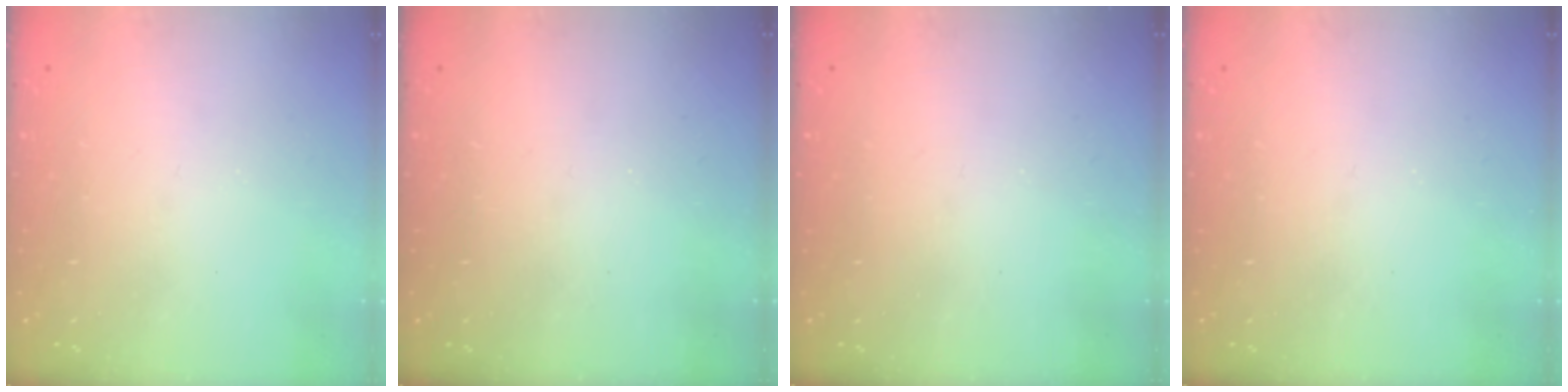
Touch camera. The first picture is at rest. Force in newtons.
{"total": 0.0}
{"total": 0.0}
{"total": 0.0}